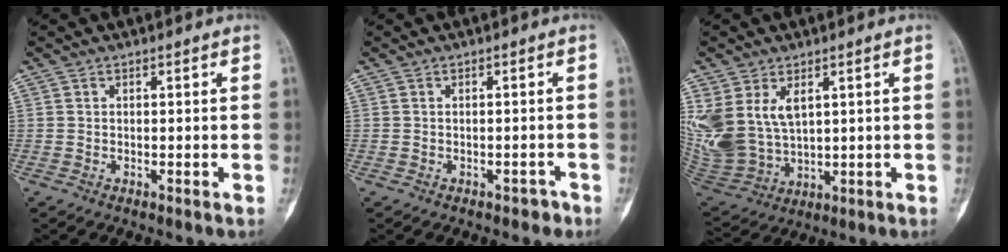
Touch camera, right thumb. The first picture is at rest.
{"total": 1.6, "force": [-1.2, 1.0, 0.6], "torque": [-0.004, 0.012, -0.013]}
{"total": 13.8, "force": [4.3, 9.1, 9.4], "torque": [-0.207, -0.018, 0.109]}